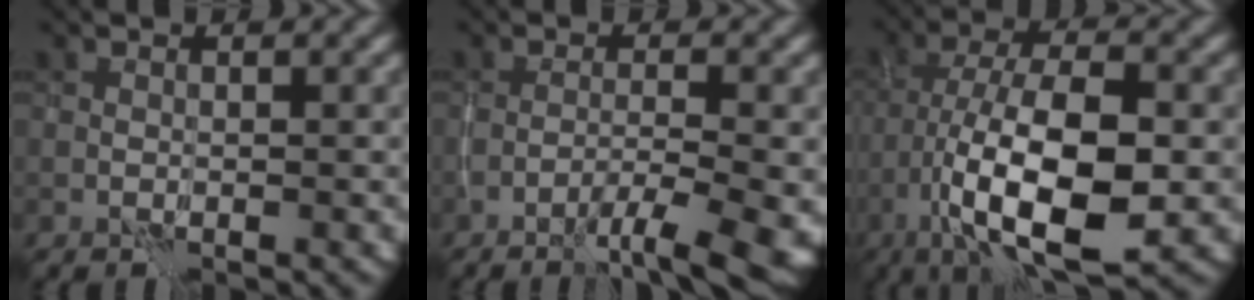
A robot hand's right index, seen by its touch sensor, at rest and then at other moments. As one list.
[{"total": 4.8, "force": [-2.9, 0.6, 3.8], "torque": [-0.056, 0.001, -0.048]}, {"total": 11.2, "force": [-3.5, 4.1, 9.8], "torque": [-0.181, 0.003, -0.062]}]